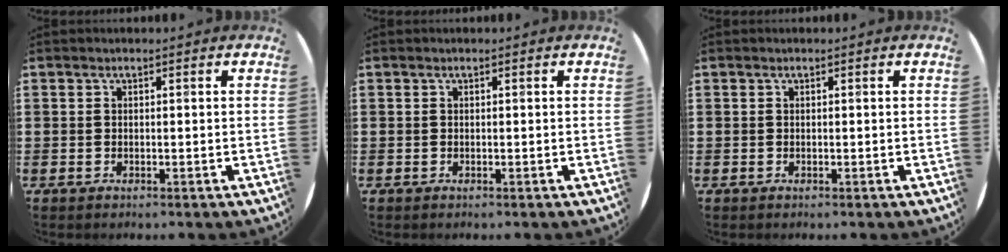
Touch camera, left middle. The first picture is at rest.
{"total": 0.0}
{"total": 0.0}